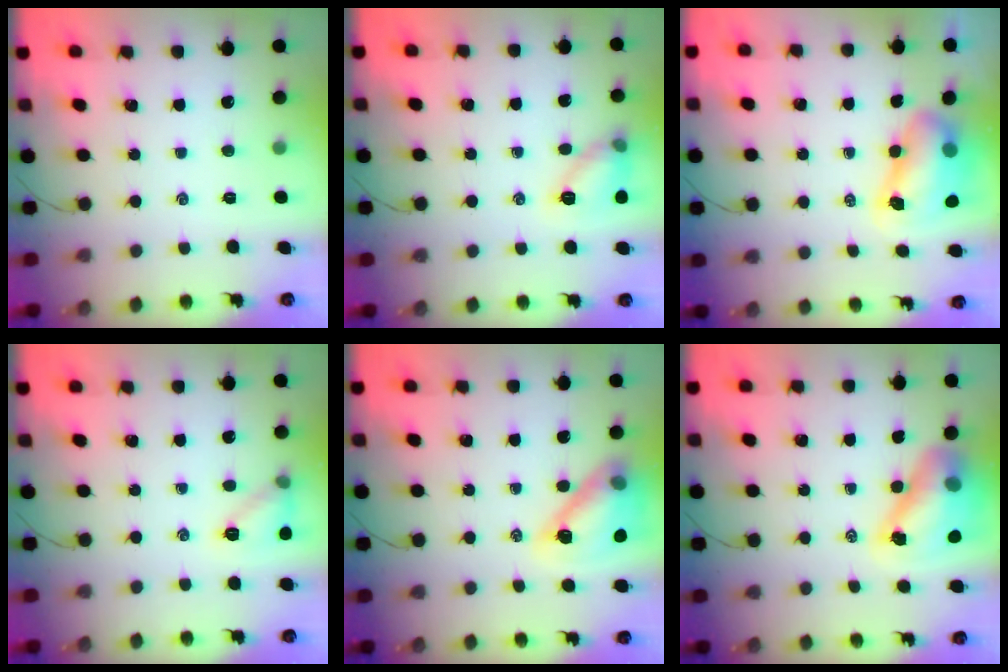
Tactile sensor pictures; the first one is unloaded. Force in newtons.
{"total": 10.5, "press": 10.5, "slide": 0.4}
{"total": 8.9, "press": 8.6, "slide": 2.2}
{"total": 8.6, "press": 8.5, "slide": 0.8}
{"total": 14.1, "press": 13.6, "slide": 4.0}
{"total": 14.0, "press": 13.4, "slide": 3.9}